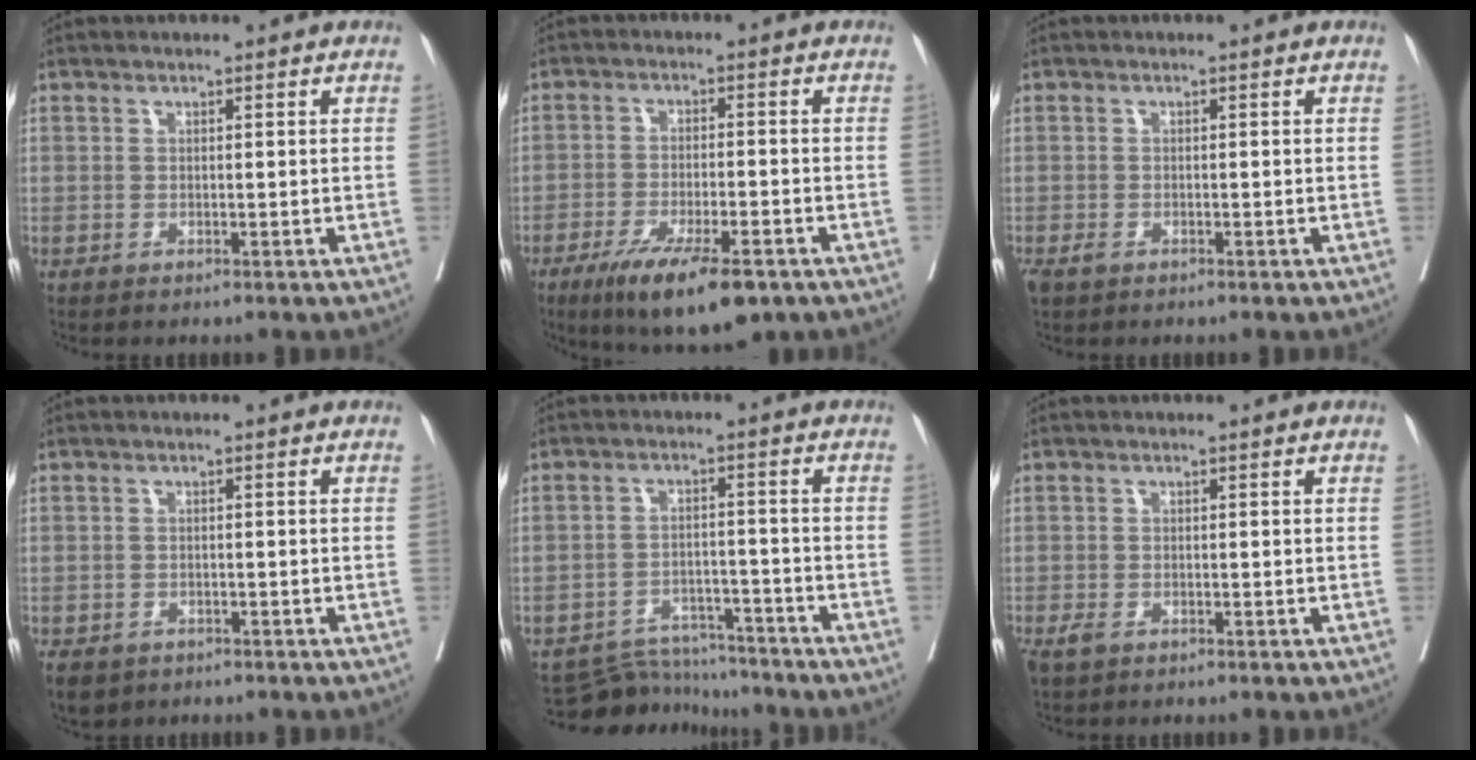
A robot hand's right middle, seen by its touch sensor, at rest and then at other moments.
{"total": 10.9, "force": [-6.9, 2.4, 8.1], "torque": [-0.134, -0.020, -0.110]}
{"total": 1.6, "force": [-1.0, 0.9, 0.9], "torque": [-0.023, -0.003, -0.013]}
{"total": 7.2, "force": [-4.4, 5.1, 2.4], "torque": [-0.061, -0.010, -0.061]}
{"total": 7.3, "force": [-7.1, 1.4, -0.8], "torque": [0.015, 0.009, -0.118]}
{"total": 1.9, "force": [-1.1, 1.0, 1.1], "torque": [-0.027, -0.003, -0.015]}